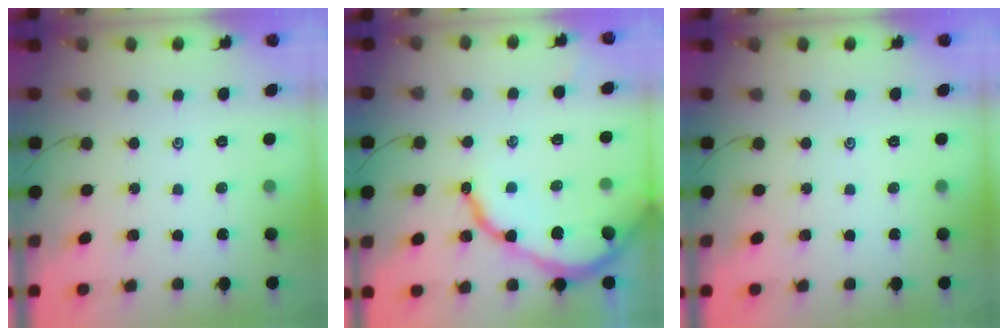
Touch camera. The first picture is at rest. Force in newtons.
{"total": 12.2, "press": 12.1, "slide": 1.2}
{"total": 0.0}